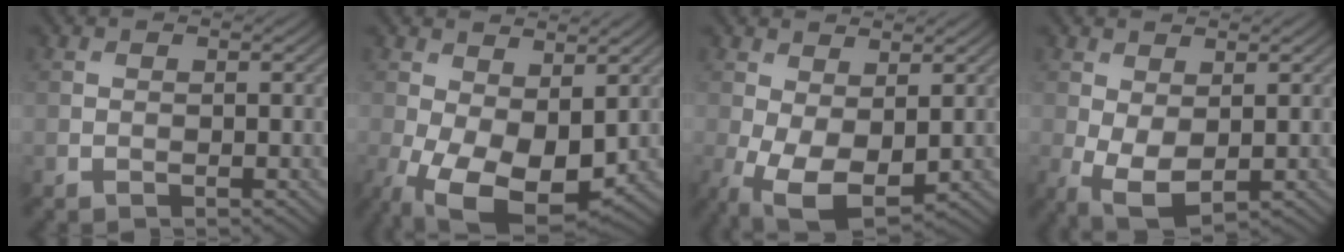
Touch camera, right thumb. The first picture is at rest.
{"total": 11.6, "force": [-2.3, 6.5, 9.3], "torque": [-0.209, -0.037, -0.017]}
{"total": 7.9, "force": [-1.3, 4.2, 6.6], "torque": [-0.162, -0.015, -0.011]}
{"total": 5.2, "force": [-0.5, 2.6, 4.4], "torque": [-0.116, -0.007, -0.002]}